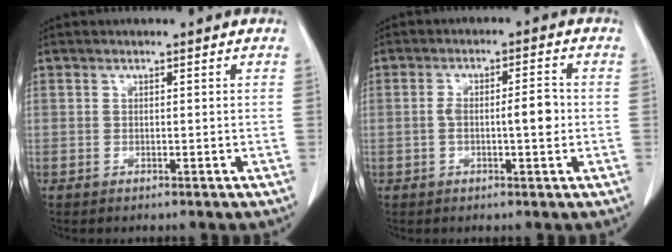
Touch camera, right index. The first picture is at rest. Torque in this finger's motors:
{"motor_torque": [0.67, -0.05, 0.33, 0.08]}